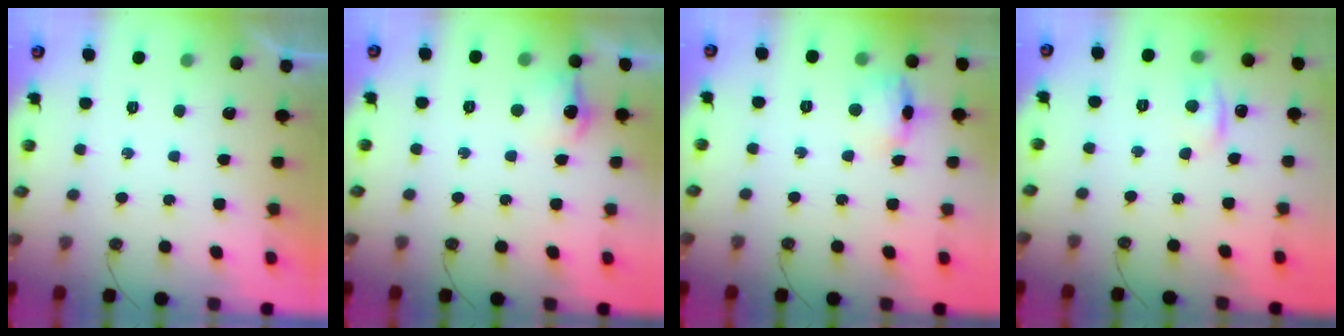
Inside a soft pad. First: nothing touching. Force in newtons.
{"total": 8.7, "press": 8.7, "slide": 0.9}
{"total": 9.2, "press": 9.2, "slide": 1.2}
{"total": 4.4, "press": 4.4, "slide": 0.6}